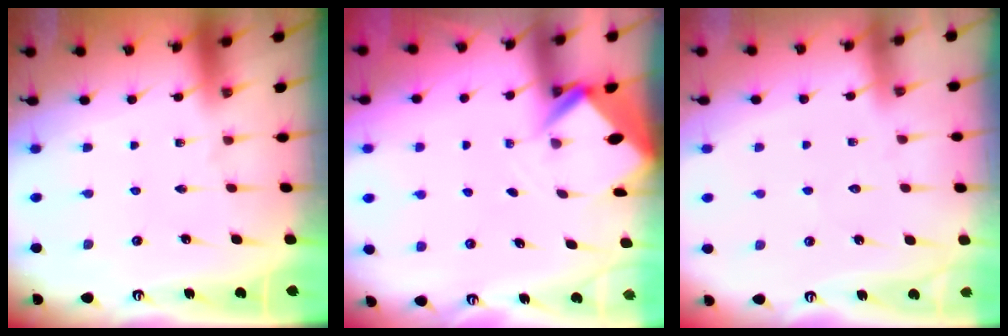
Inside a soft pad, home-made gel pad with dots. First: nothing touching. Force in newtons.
{"total": 2.7, "press": 2.7, "slide": 0.1}
{"total": 3.8, "press": 3.8, "slide": 0.4}